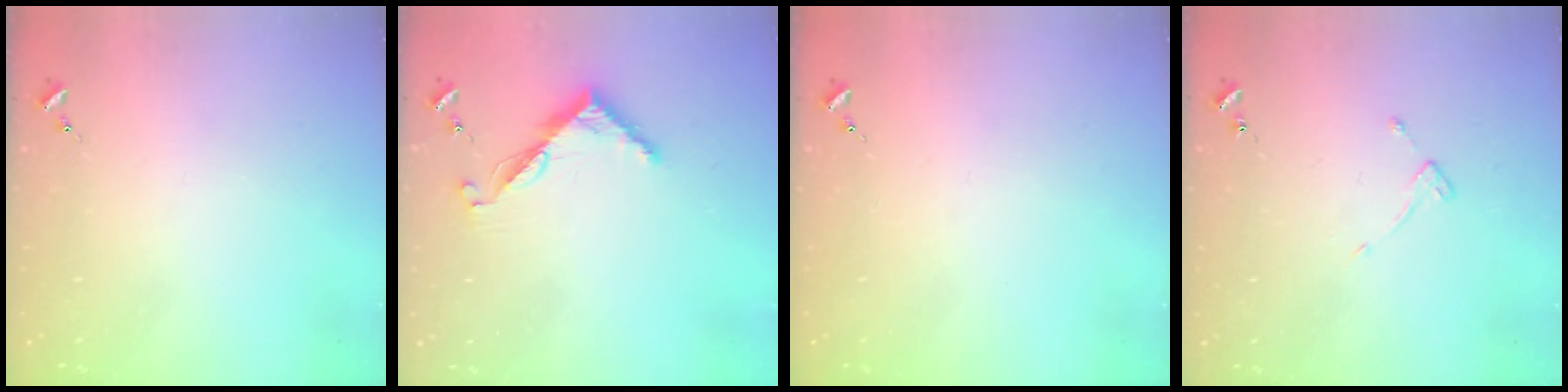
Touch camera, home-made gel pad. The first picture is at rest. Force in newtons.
{"total": 7.5, "press": 7.4, "slide": 0.6}
{"total": 0.0}
{"total": 3.7, "press": 3.6, "slide": 0.5}